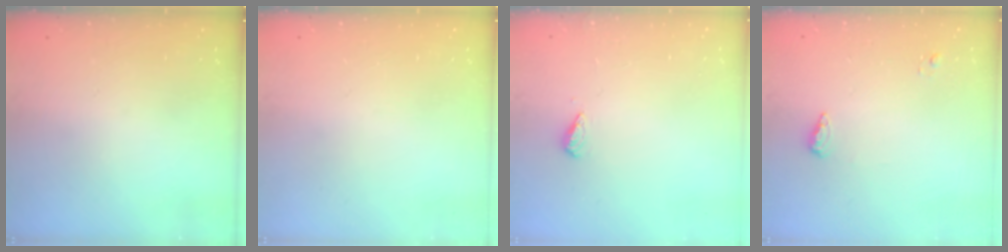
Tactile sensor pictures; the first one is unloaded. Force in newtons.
{"total": 0.0}
{"total": 2.7, "press": 2.6, "slide": 0.4}
{"total": 5.6, "press": 5.4, "slide": 1.2}